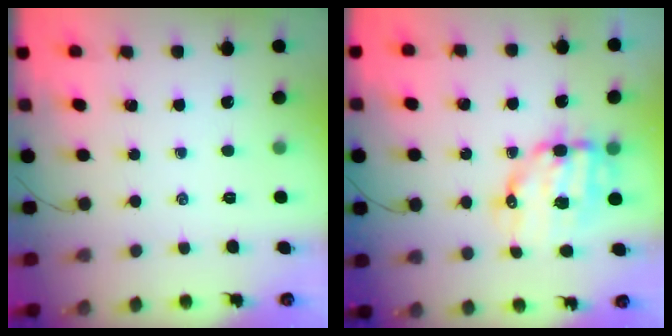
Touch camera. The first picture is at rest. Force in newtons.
{"total": 10.6, "press": 10.4, "slide": 2.2}